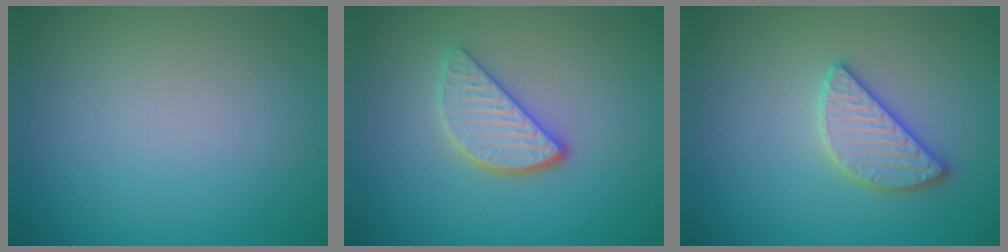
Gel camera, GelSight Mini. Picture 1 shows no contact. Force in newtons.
{"total": 3.5, "press": 2.9, "slide": 1.9}
{"total": 2.8, "press": 2.8, "slide": 0.2}